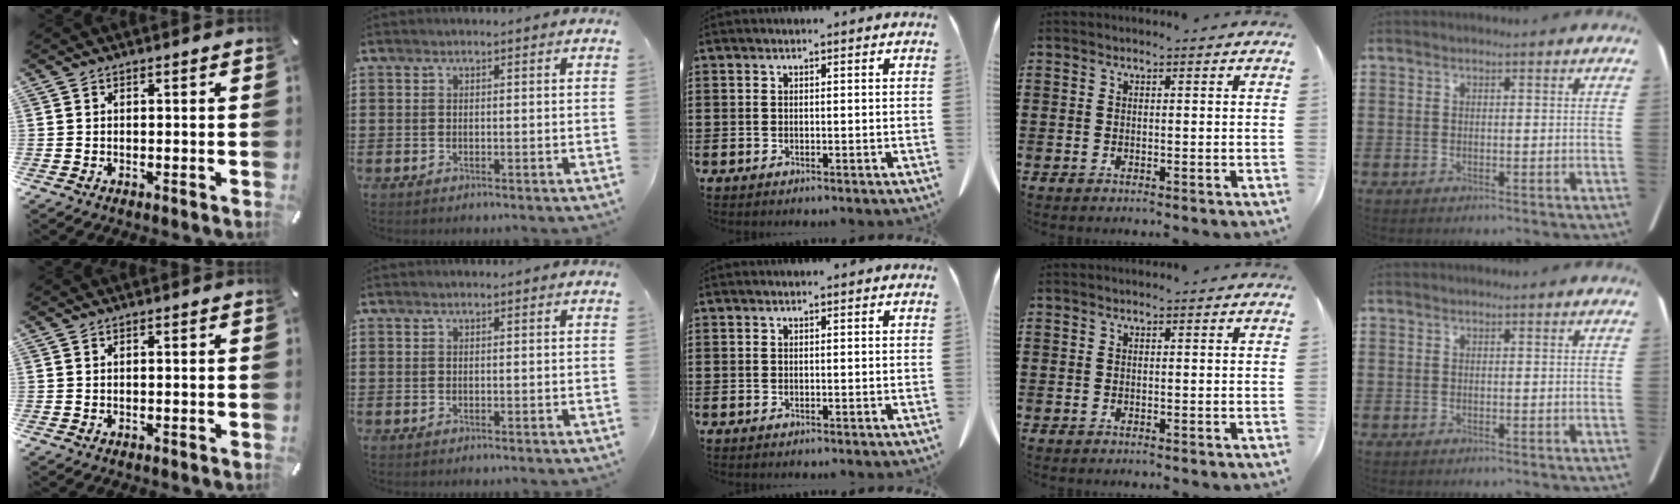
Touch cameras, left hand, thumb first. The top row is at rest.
{}